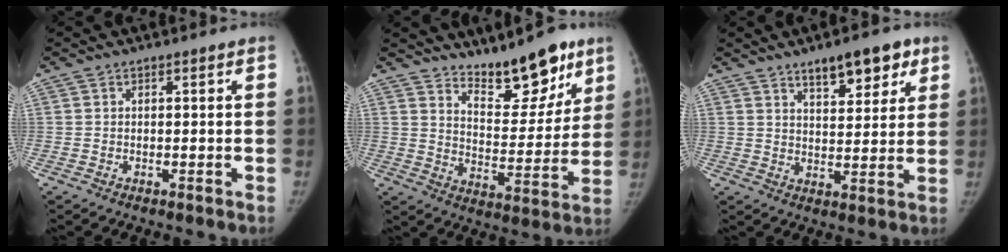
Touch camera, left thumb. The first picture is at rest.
{"total": 14.6, "force": [10.9, 5.3, 8.2], "torque": [-0.071, -0.076, 0.176]}
{"total": 10.0, "force": [6.3, 3.9, 6.7], "torque": [-0.068, -0.032, 0.096]}